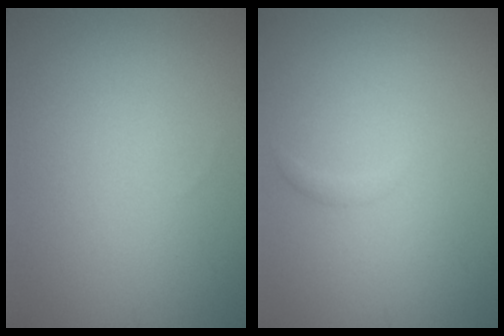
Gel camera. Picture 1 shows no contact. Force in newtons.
{"total": 0.6, "press": 0.6, "slide": 0.1}